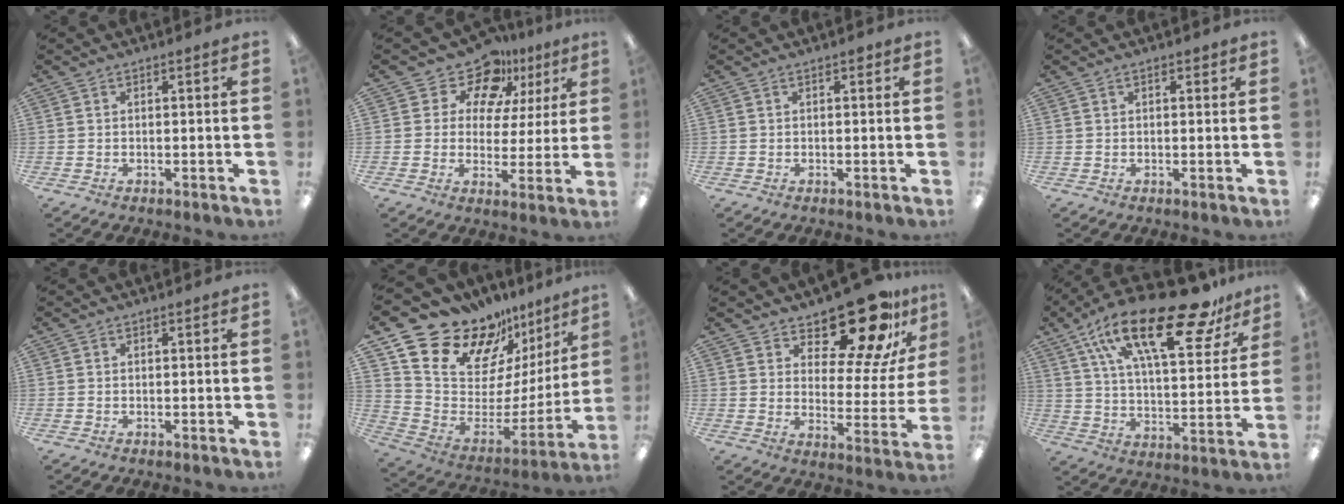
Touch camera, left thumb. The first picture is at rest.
{"total": 12.6, "force": [9.0, 7.6, 4.4], "torque": [-0.080, -0.059, 0.165]}
{"total": 0.6, "force": [0.3, 0.4, 0.3], "torque": [0.002, -0.001, 0.003]}
{"total": 1.0, "force": [0.4, 0.6, 0.6], "torque": [-0.004, -0.001, 0.006]}
{"total": 0.0}
{"total": 18.6, "force": [15.6, 8.3, 5.7], "torque": [-0.106, -0.134, 0.283]}
{"total": 14.8, "force": [10.2, 6.5, 8.5], "torque": [-0.114, -0.053, 0.173]}
{"total": 27.0, "force": [17.0, 9.6, 18.7], "torque": [-0.302, -0.091, 0.279]}